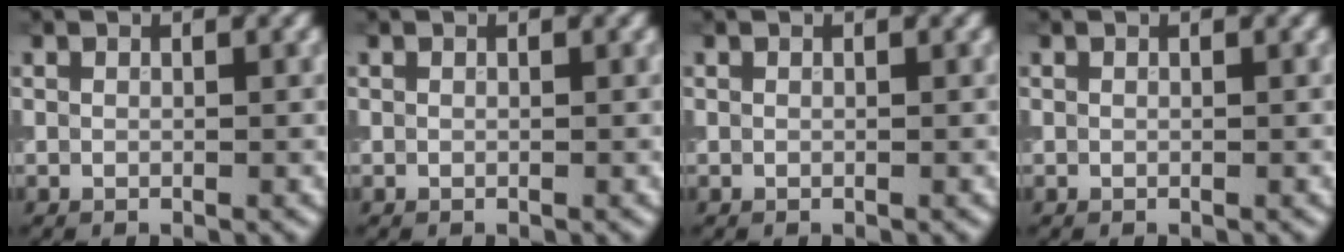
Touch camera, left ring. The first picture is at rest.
{"total": 0.0}
{"total": 0.0}
{"total": 0.0}